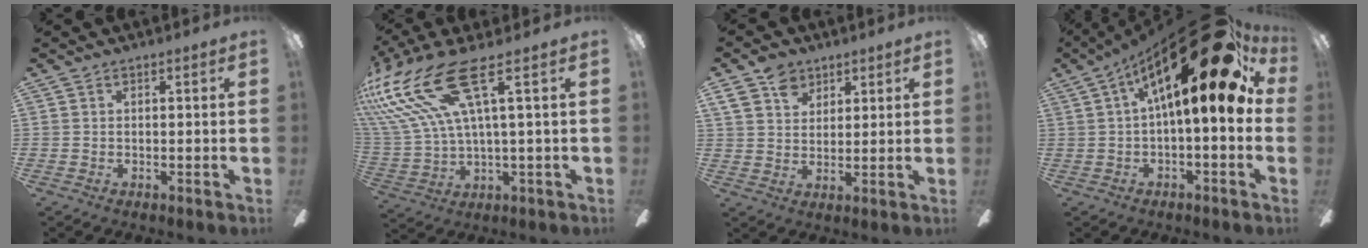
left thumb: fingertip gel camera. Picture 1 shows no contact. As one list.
[{"total": 20.2, "force": [9.5, 6.8, 16.4], "torque": [-0.345, -0.039, 0.161]}, {"total": 8.4, "force": [4.9, 6.0, 3.2], "torque": [-0.060, -0.002, 0.094]}, {"total": 25.8, "force": [10.7, 8.3, 21.9], "torque": [-0.326, -0.060, 0.173]}]